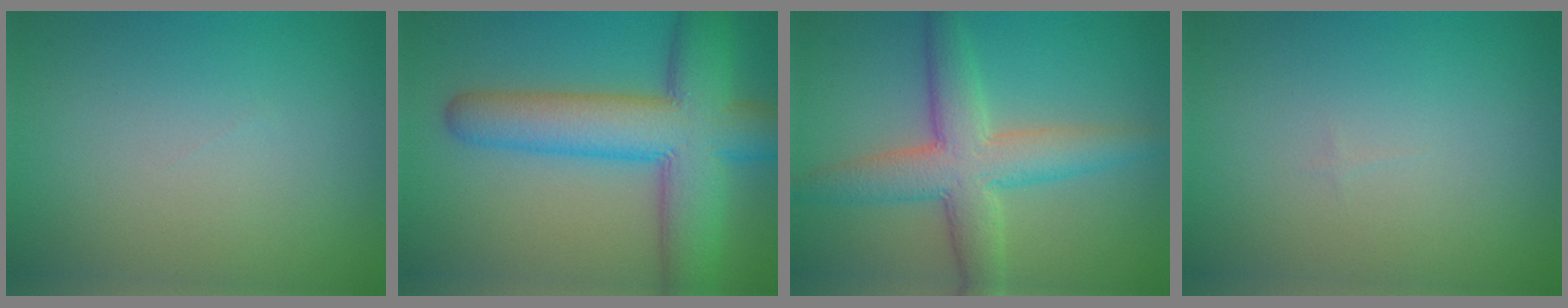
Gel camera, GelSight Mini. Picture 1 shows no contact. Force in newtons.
{"total": 10.5, "press": 10.5, "slide": 0.5}
{"total": 6.4, "press": 6.4, "slide": 0.2}
{"total": 0.0}